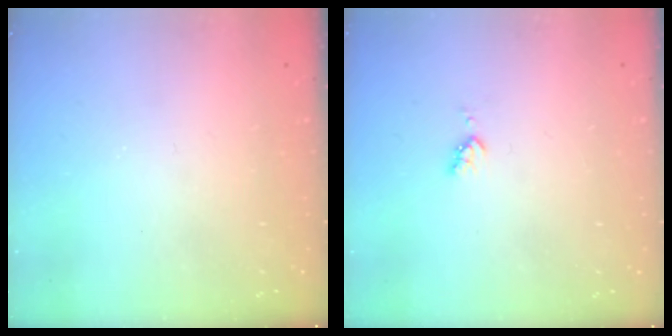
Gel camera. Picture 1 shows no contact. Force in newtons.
{"total": 3.0, "press": 3.0, "slide": 0.4}